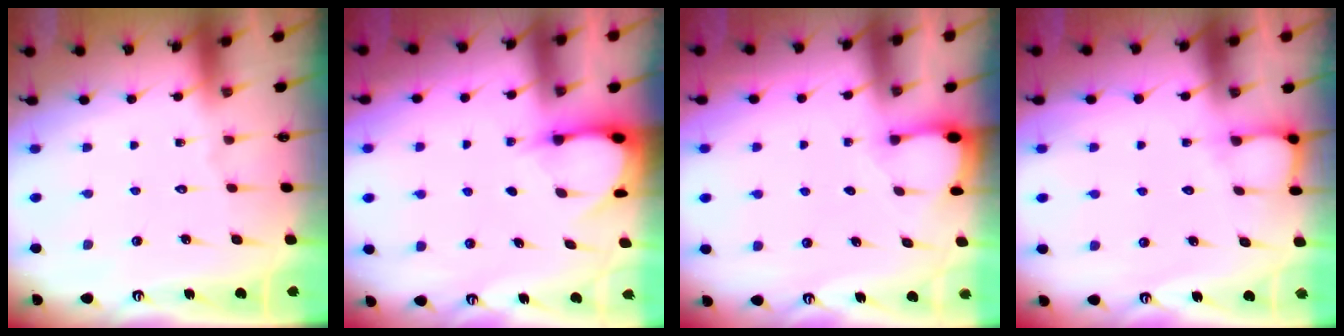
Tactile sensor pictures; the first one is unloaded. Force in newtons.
{"total": 3.1, "press": 3.1, "slide": 0.4}
{"total": 2.7, "press": 2.7, "slide": 0.3}
{"total": 3.9, "press": 3.9, "slide": 0.5}